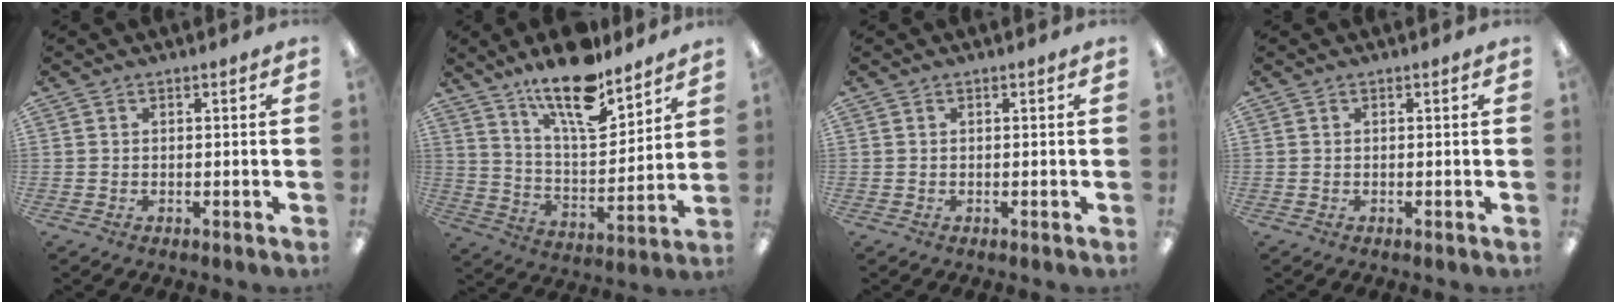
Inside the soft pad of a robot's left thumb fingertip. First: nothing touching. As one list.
[{"total": 17.2, "force": [13.2, 5.2, 9.7], "torque": [-0.167, -0.079, 0.223]}, {"total": 0.0}, {"total": 0.0}]